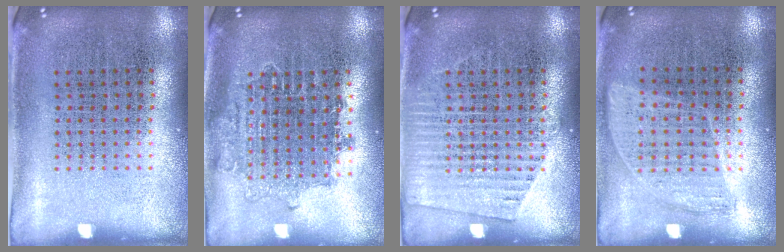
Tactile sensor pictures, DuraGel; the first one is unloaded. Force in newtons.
{"total": 1.6, "press": 1.3, "slide": 0.9}
{"total": 1.7, "press": 1.6, "slide": 0.3}
{"total": 0.9, "press": 0.8, "slide": 0.4}